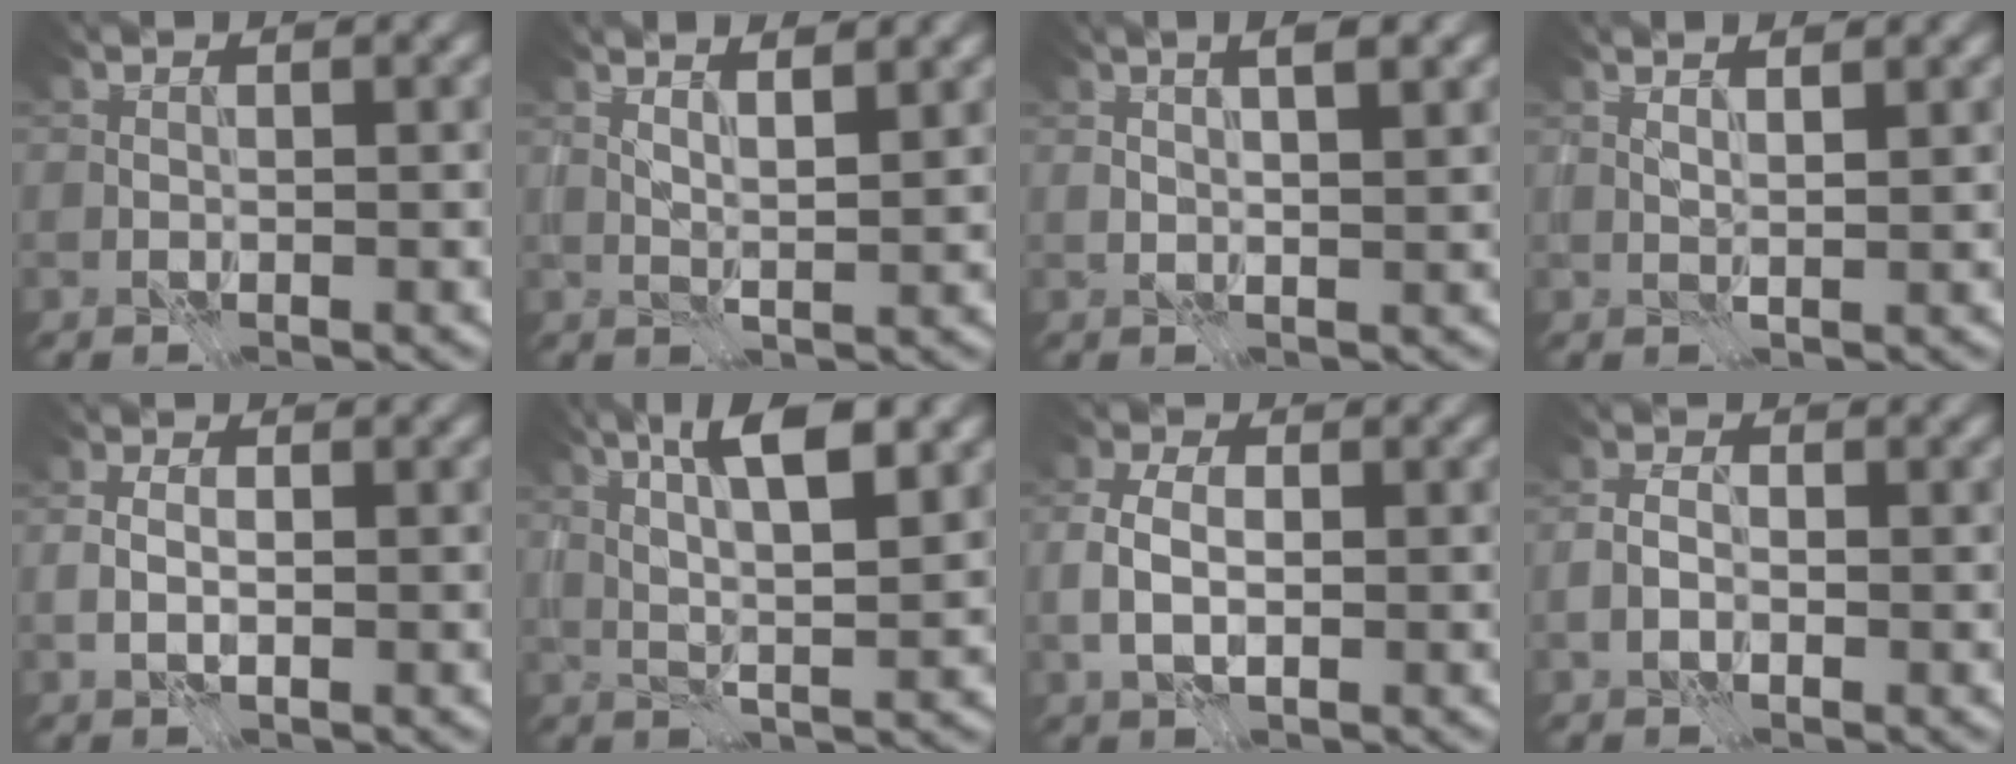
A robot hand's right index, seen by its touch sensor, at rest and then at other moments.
{"total": 4.1, "force": [2.7, 1.2, 2.9], "torque": [-0.027, 0.011, 0.024]}
{"total": 4.5, "force": [2.3, 1.7, 3.4], "torque": [-0.031, 0.023, 0.015]}
{"total": 3.1, "force": [2.0, 1.0, 2.2], "torque": [-0.019, 0.009, 0.008]}
{"total": 1.5, "force": [-0.1, 0.9, 1.2], "torque": [-0.026, 0.003, -0.002]}
{"total": 7.2, "force": [3.1, 1.7, 6.2], "torque": [-0.099, 0.006, 0.051]}
{"total": 3.2, "force": [-0.1, 2.1, 2.5], "torque": [-0.058, 0.002, -0.003]}
{"total": 1.7, "force": [-0.6, 1.0, 1.2], "torque": [-0.024, 0.004, -0.016]}